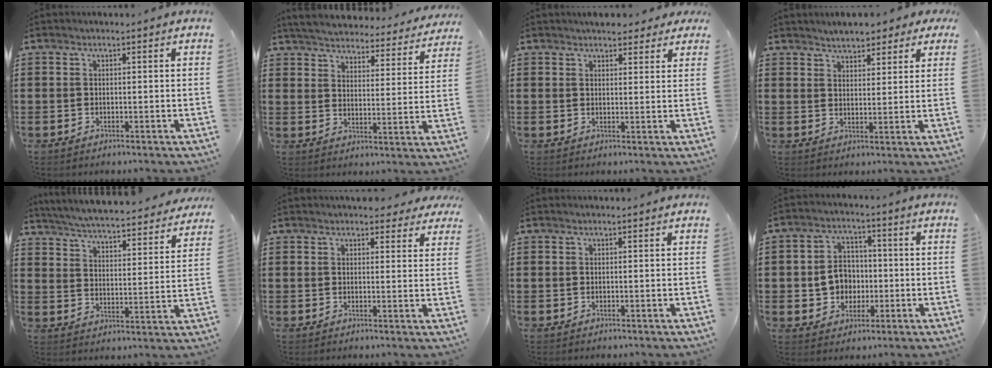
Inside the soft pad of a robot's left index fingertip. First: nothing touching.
{"total": 4.7, "force": [4.7, 0.0, 0.3], "torque": [-0.034, -0.039, 0.078]}
{"total": 3.3, "force": [2.9, 1.1, 1.0], "torque": [-0.019, -0.003, 0.052]}
{"total": 3.9, "force": [3.6, 1.4, 0.8], "torque": [-0.030, 0.000, 0.067]}
{"total": 5.1, "force": [5.0, -0.6, 1.1], "torque": [-0.046, -0.039, 0.080]}
{"total": 3.3, "force": [3.0, 1.0, 1.0], "torque": [-0.010, -0.007, 0.052]}
{"total": 0.0}
{"total": 6.3, "force": [-0.5, 5.7, 2.7], "torque": [-0.052, 0.012, -0.012]}